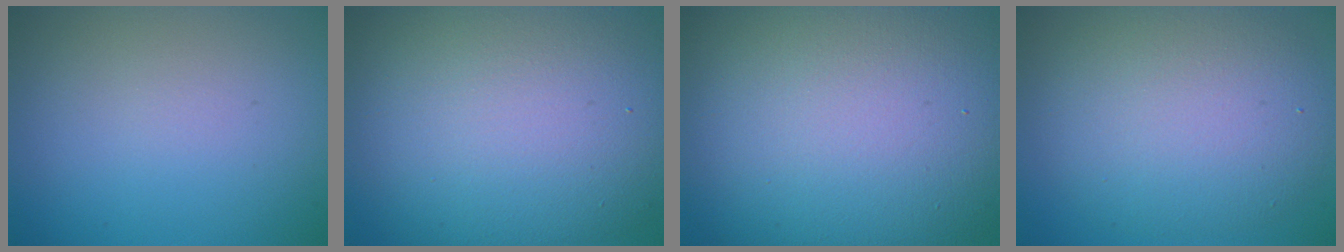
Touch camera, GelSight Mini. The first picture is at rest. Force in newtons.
{"total": 13.9, "press": 13.9, "slide": 0.5}
{"total": 18.1, "press": 18.1, "slide": 1.5}
{"total": 7.5, "press": 7.5, "slide": 0.7}